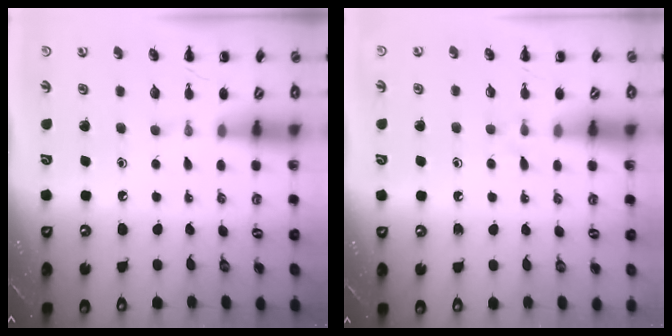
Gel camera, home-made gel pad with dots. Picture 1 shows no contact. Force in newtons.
{"total": 3.0, "press": 2.7, "slide": 1.2}